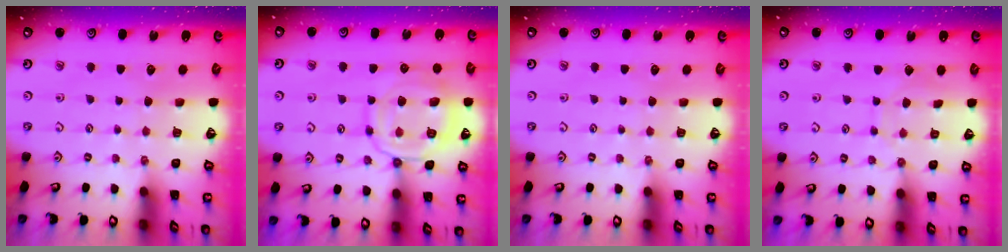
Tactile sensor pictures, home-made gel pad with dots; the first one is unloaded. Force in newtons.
{"total": 14.2, "press": 14.2, "slide": 1.2}
{"total": 0.0}
{"total": 6.4, "press": 6.4, "slide": 0.5}